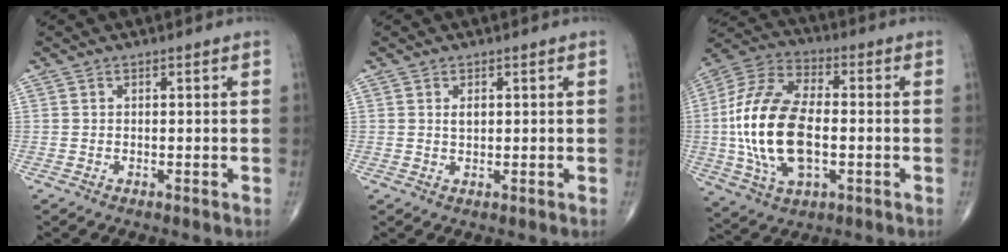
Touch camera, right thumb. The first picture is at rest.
{"total": 1.6, "force": [0.4, 1.0, 1.2], "torque": [-0.016, -0.002, 0.008]}
{"total": 20.9, "force": [-1.7, 11.1, 17.6], "torque": [-0.363, 0.014, -0.030]}